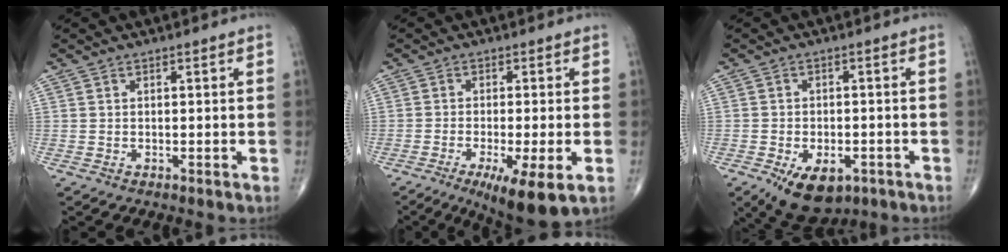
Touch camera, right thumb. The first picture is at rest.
{"total": 9.8, "force": [-4.2, 1.9, 8.7], "torque": [-0.140, -0.015, -0.066]}
{"total": 10.3, "force": [-5.1, 5.9, 6.6], "torque": [-0.091, 0.009, -0.068]}